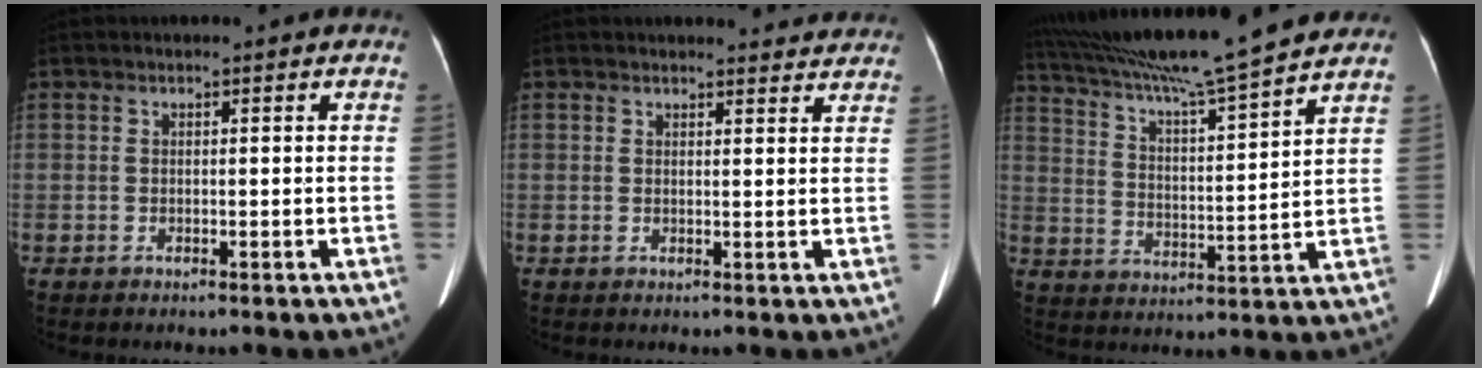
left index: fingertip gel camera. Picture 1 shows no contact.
{"total": 7.1, "force": [6.9, 1.2, 1.3], "torque": [0.000, 0.000, 0.057]}
{"total": 19.4, "force": [16.8, -0.7, 9.5], "torque": [-0.170, 0.012, 0.266]}